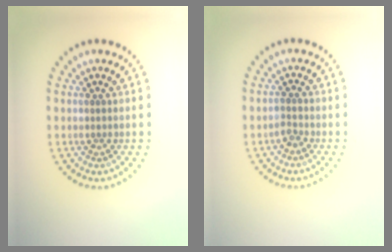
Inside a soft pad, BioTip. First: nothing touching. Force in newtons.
{"total": 1.2, "press": 1.0, "slide": 0.7}